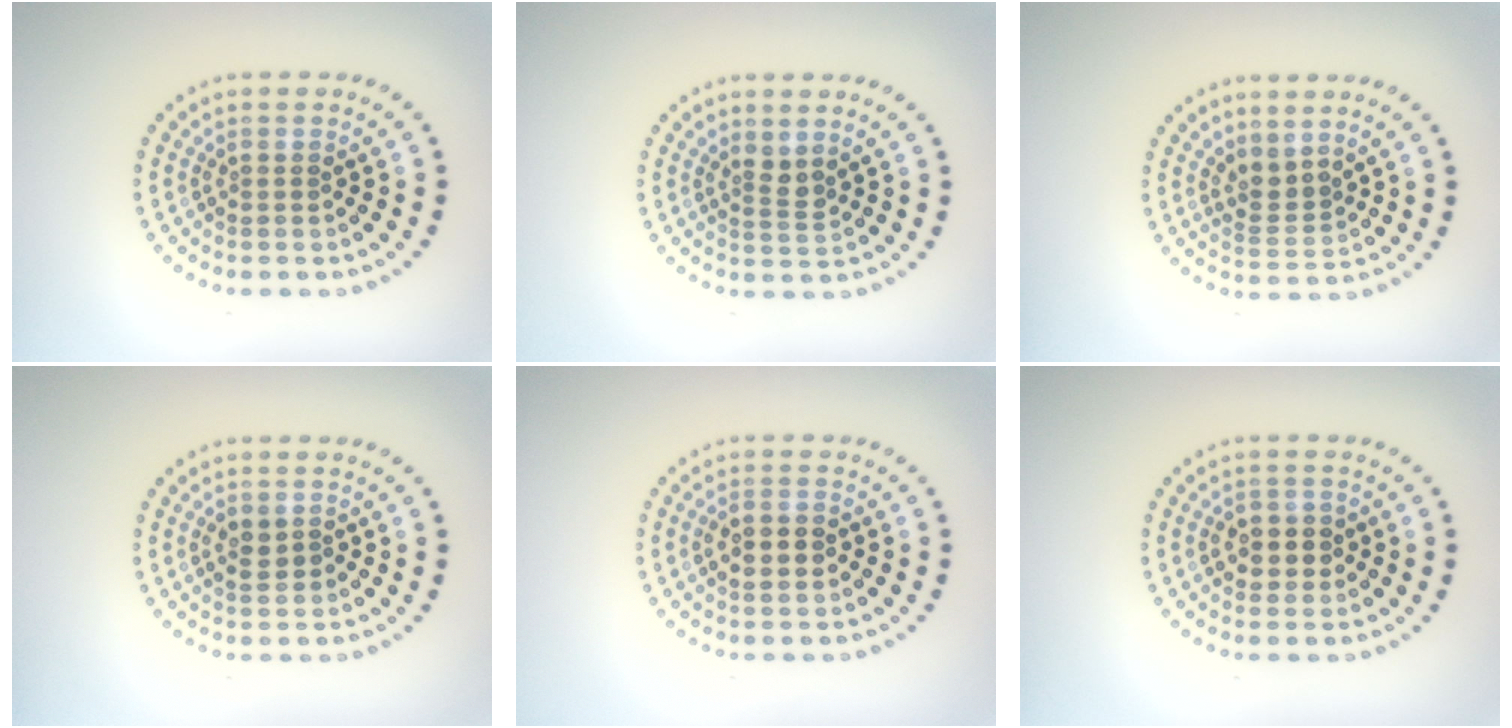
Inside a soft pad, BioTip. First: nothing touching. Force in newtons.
{"total": 1.6, "press": 1.1, "slide": 1.1}
{"total": 2.2, "press": 1.5, "slide": 1.7}
{"total": 1.5, "press": 1.5, "slide": 0.3}
{"total": 2.3, "press": 2.3, "slide": 0.2}
{"total": 2.6, "press": 2.5, "slide": 0.7}